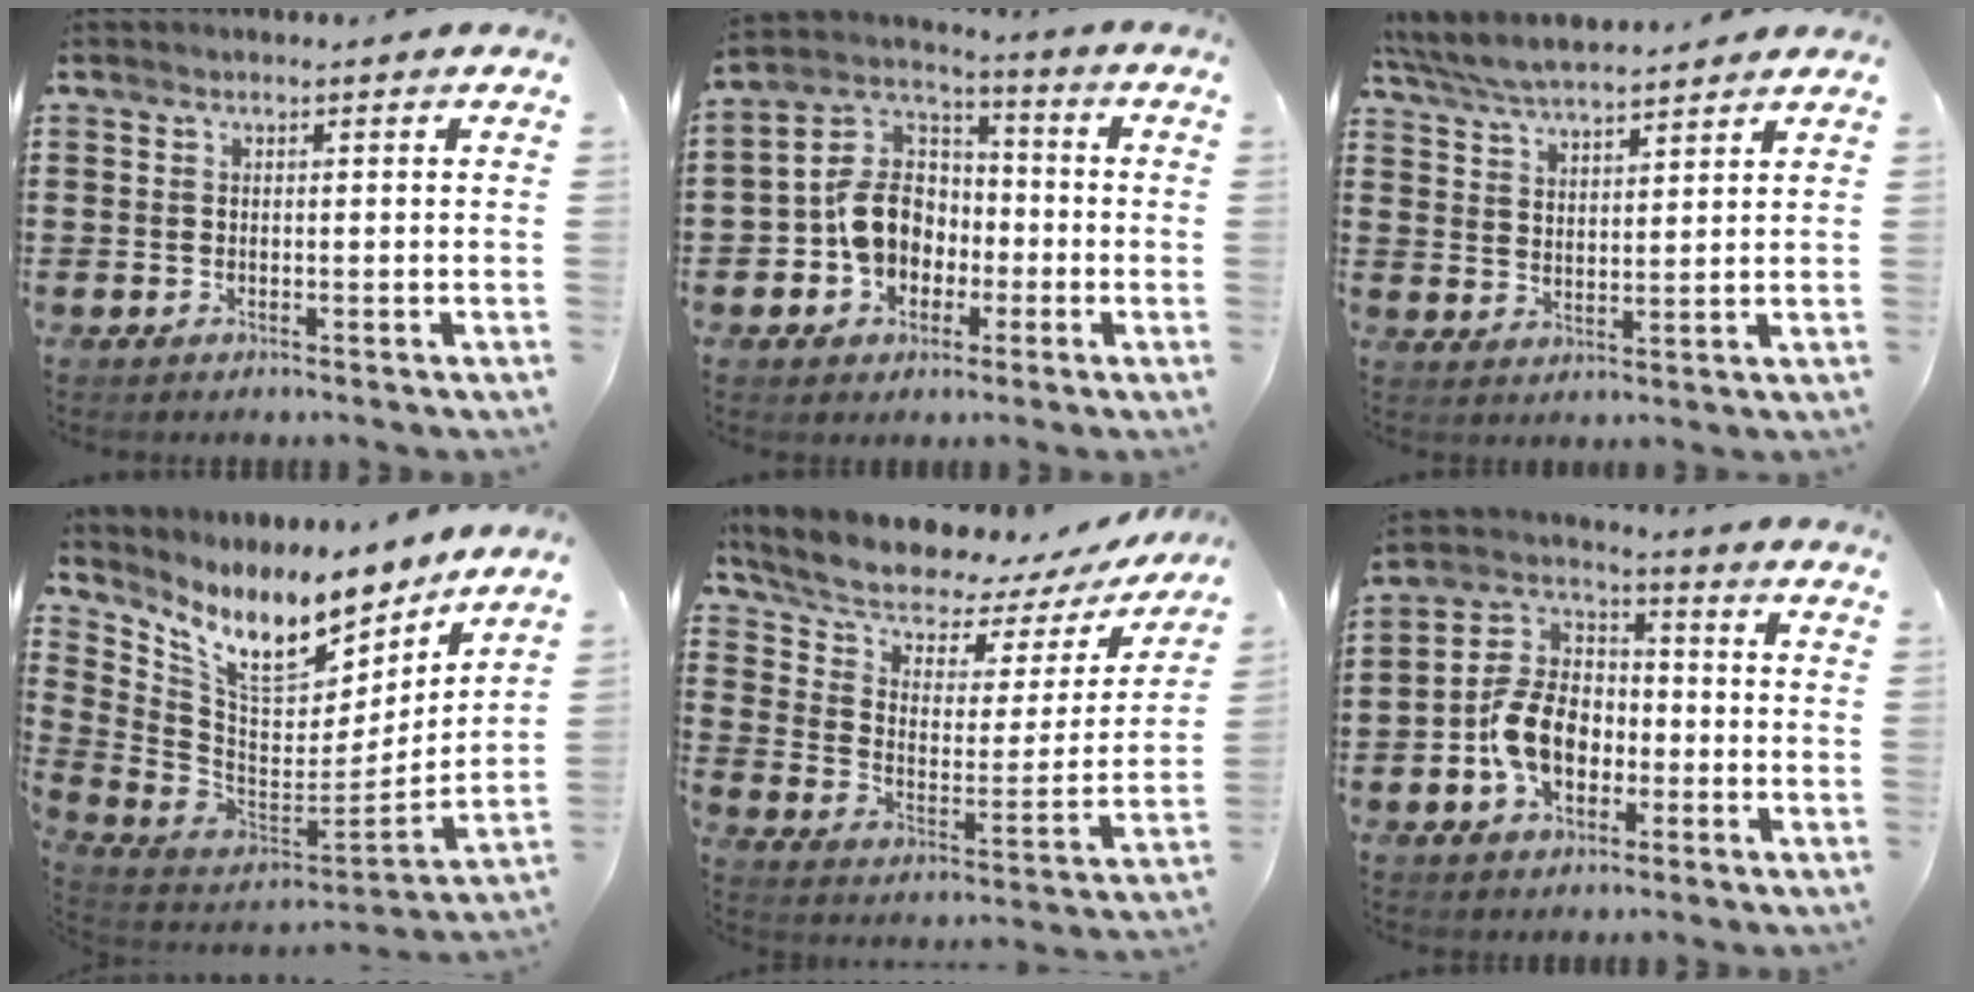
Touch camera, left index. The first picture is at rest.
{"total": 10.1, "force": [-2.1, 8.1, 5.7], "torque": [-0.148, 0.022, -0.044]}
{"total": 5.5, "force": [5.3, 0.5, 1.6], "torque": [-0.051, -0.019, 0.095]}
{"total": 11.7, "force": [8.2, 4.1, 7.3], "torque": [-0.163, -0.055, 0.142]}
{"total": 8.3, "force": [7.2, 2.8, 3.1], "torque": [-0.094, -0.051, 0.123]}
{"total": 9.5, "force": [-2.8, 6.7, 6.1], "torque": [-0.160, 0.014, -0.061]}